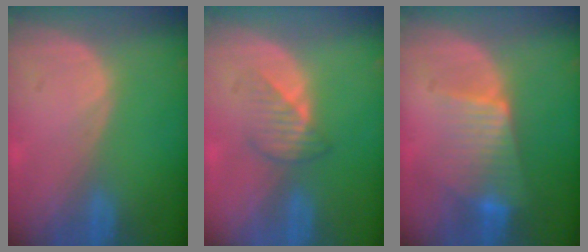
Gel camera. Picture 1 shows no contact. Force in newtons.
{"total": 3.4, "press": 3.2, "slide": 1.2}
{"total": 6.7, "press": 6.1, "slide": 2.7}